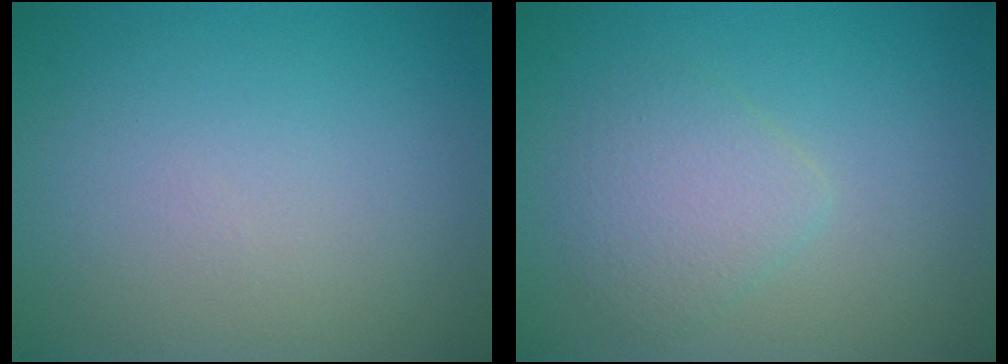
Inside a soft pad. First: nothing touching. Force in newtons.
{"total": 2.6, "press": 2.5, "slide": 0.1}